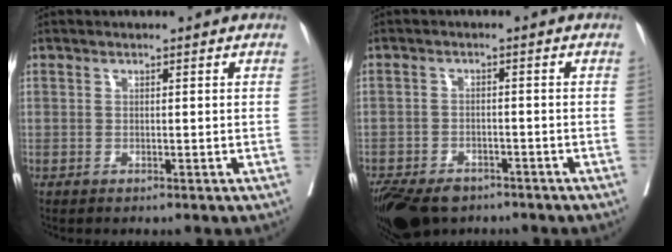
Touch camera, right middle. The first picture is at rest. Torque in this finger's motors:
{"motor_torque": [1.04, -1.10, 0.23, 0.12]}